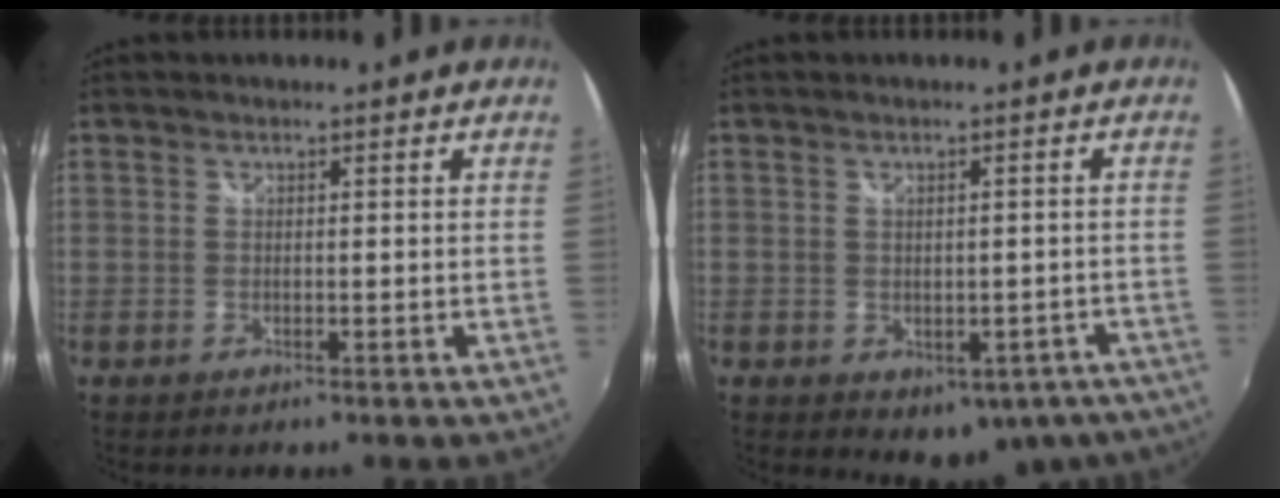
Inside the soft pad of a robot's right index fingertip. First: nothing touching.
{"total": 9.0, "force": [-5.6, 6.0, 3.7], "torque": [-0.048, 0.015, -0.043]}